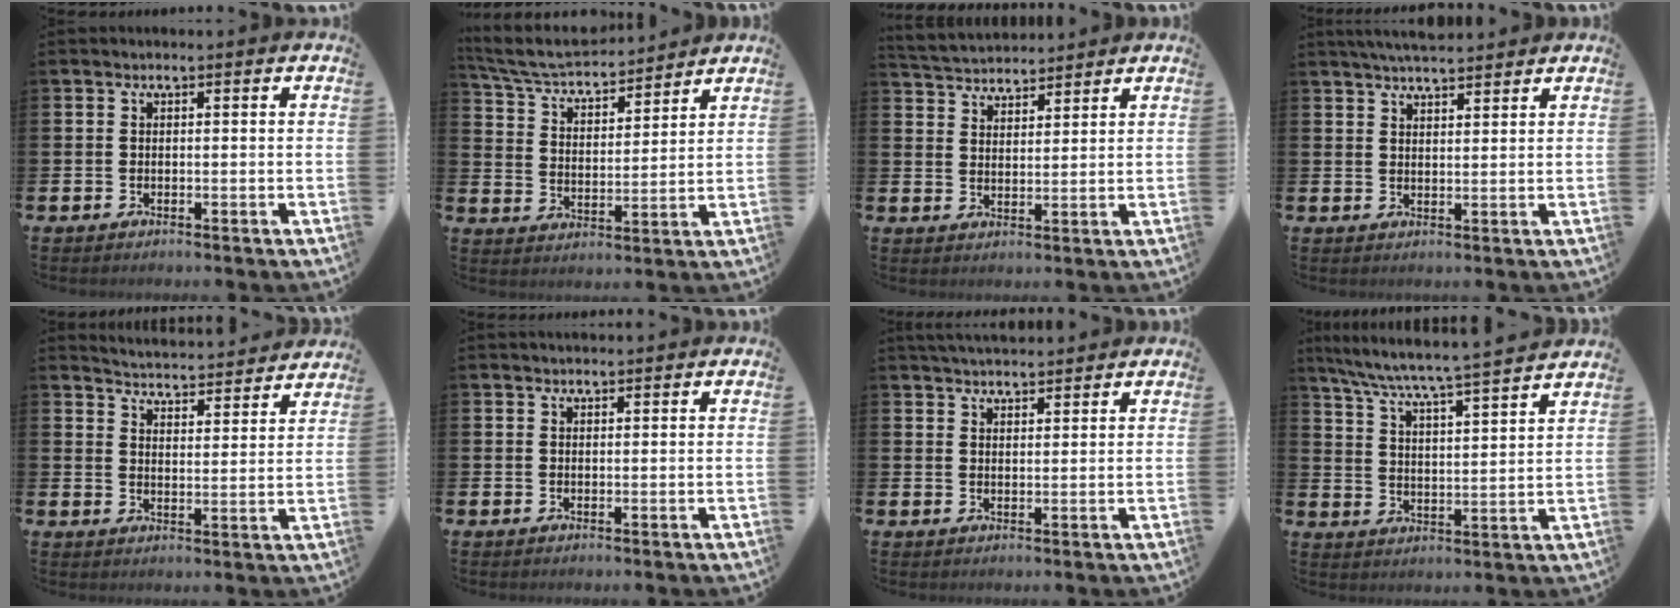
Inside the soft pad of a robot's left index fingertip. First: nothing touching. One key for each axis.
{"total": 6.2, "fx": 5.9, "fy": 1.1, "fz": 1.6, "tx": -0.063, "ty": -0.039, "tz": 0.102}
{"total": 4.1, "fx": 4.1, "fy": 0.8, "fz": -0.2, "tx": -0.018, "ty": -0.019, "tz": 0.075}
{"total": 4.3, "fx": 4.2, "fy": 0.6, "fz": 0.9, "tx": -0.019, "ty": -0.017, "tz": 0.076}
{"total": 4.9, "fx": 4.9, "fy": 0.3, "fz": -0.1, "tx": -0.013, "ty": -0.044, "tz": 0.084}
{"total": 1.0, "fx": 1.0, "fy": 0.2, "fz": 0.1, "tx": 0.005, "ty": -0.002, "tz": 0.018}
{"total": 3.5, "fx": 3.4, "fy": 0.5, "fz": 0.1, "tx": -0.010, "ty": -0.012, "tz": 0.064}
{"total": 6.8, "fx": 6.4, "fy": -0.3, "fz": 2.1, "tx": -0.069, "ty": -0.053, "tz": 0.108}